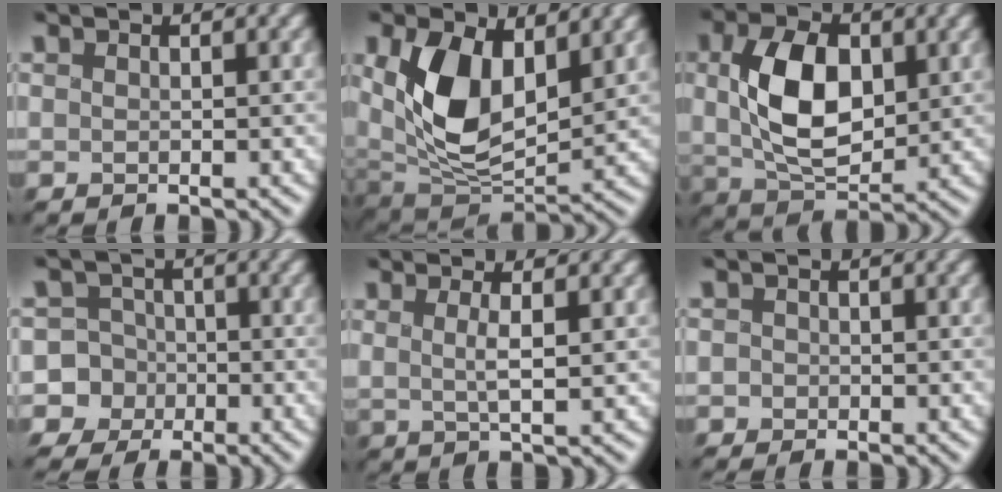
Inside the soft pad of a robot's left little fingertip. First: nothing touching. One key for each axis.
{"total": 9.2, "fx": 1.9, "fy": 5.4, "fz": 7.2, "tx": -0.151, "ty": -0.019, "tz": 0.031}
{"total": 7.7, "fx": 0.8, "fy": 4.5, "fz": 6.2, "tx": -0.119, "ty": 0.002, "tz": 0.013}
{"total": 9.0, "fx": -3.3, "fy": 8.2, "fz": 1.4, "tx": -0.024, "ty": 0.007, "tz": -0.096}
{"total": 2.2, "fx": 0.4, "fy": 0.4, "fz": 2.1, "tx": -0.034, "ty": -0.003, "tz": 0.002}
{"total": 1.0, "fx": -0.6, "fy": 0.8, "fz": 0.0, "tx": 0.014, "ty": -0.002, "tz": -0.015}